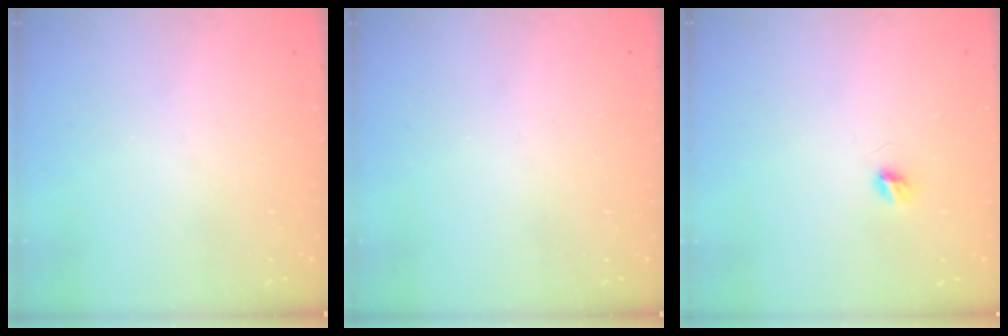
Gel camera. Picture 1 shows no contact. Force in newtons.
{"total": 0.0}
{"total": 4.0, "press": 4.0, "slide": 0.4}